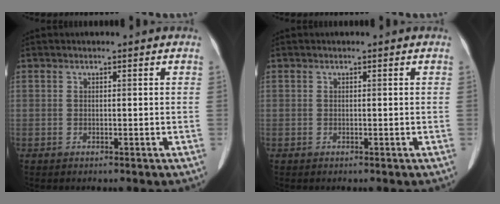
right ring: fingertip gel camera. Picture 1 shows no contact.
{"total": 0.0}